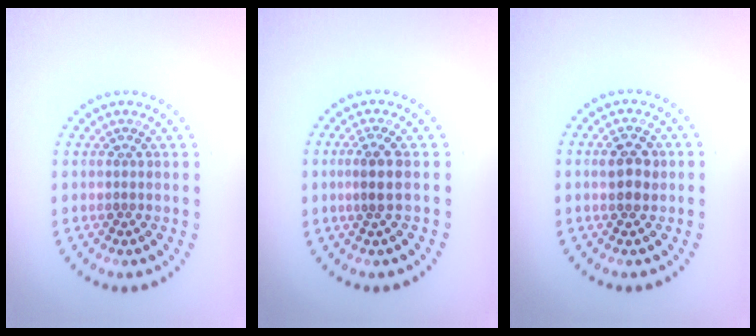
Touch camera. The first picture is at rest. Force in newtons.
{"total": 1.6, "press": 1.2, "slide": 1.0}
{"total": 2.6, "press": 2.6, "slide": 0.3}